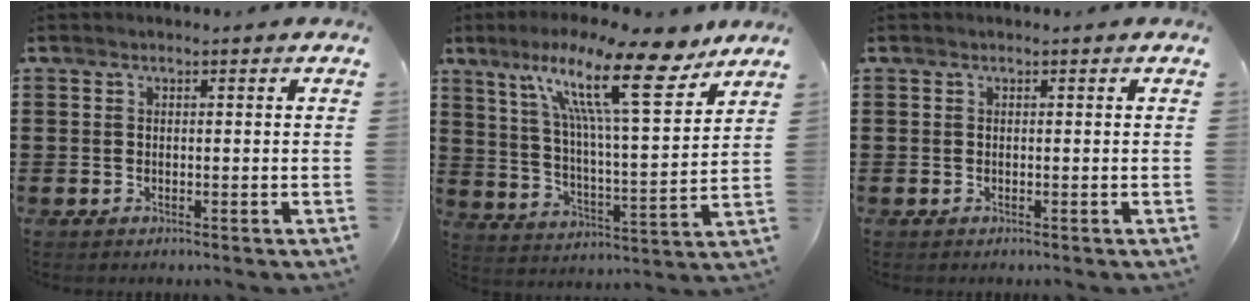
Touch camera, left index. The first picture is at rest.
{"total": 17.3, "force": [11.4, 3.4, 12.6], "torque": [-0.237, -0.043, 0.182]}
{"total": 0.0}